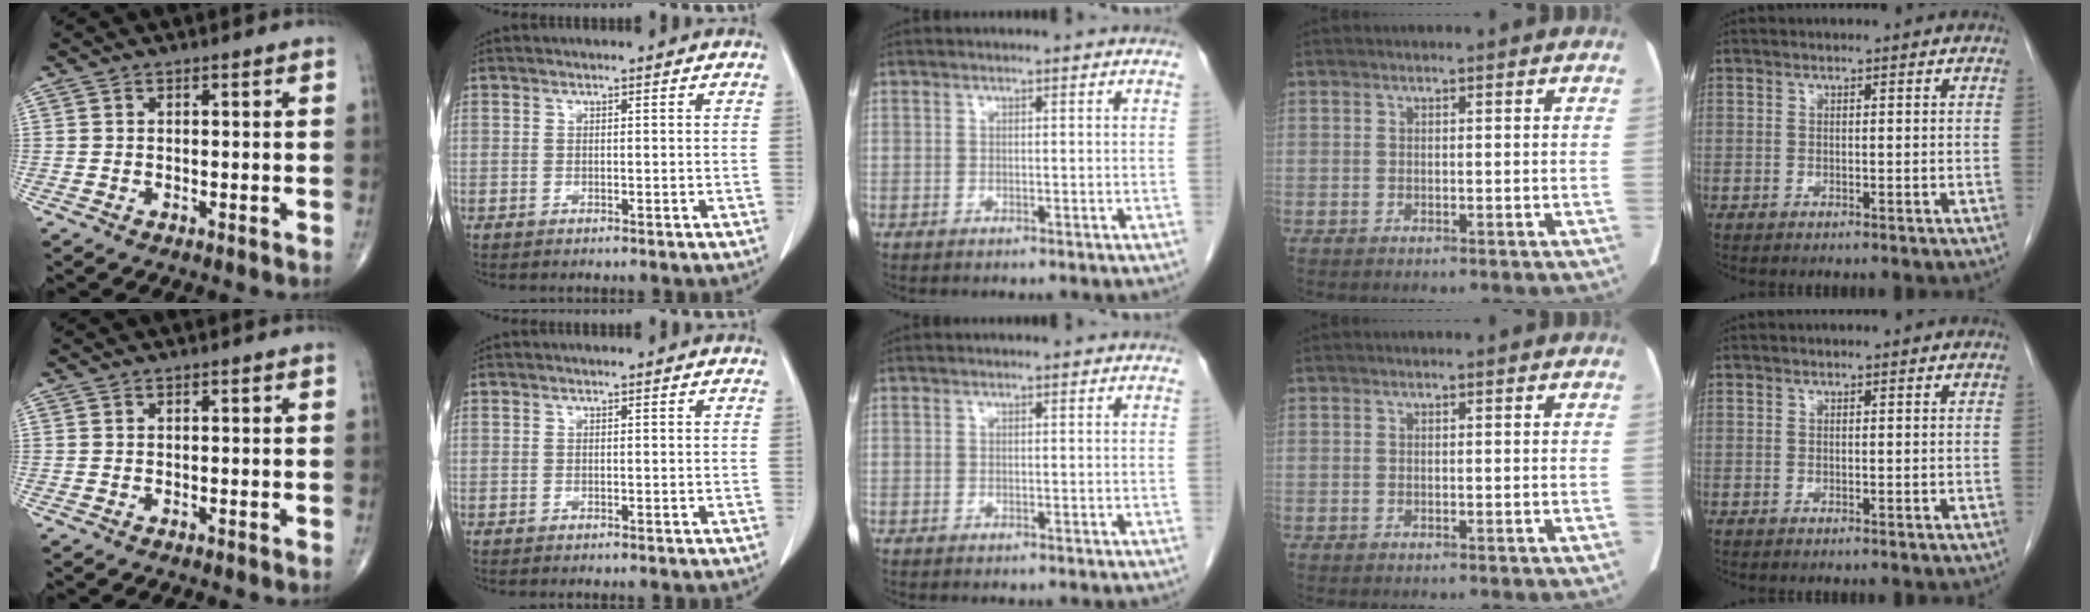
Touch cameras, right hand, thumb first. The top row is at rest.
{}